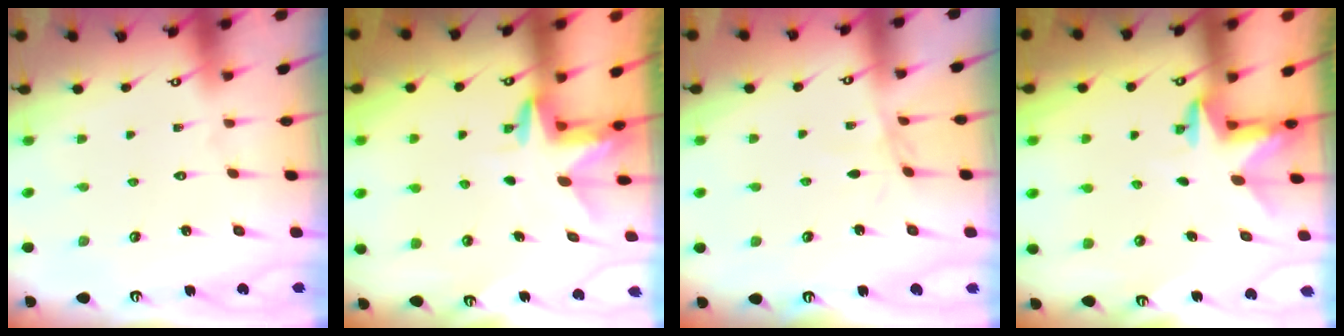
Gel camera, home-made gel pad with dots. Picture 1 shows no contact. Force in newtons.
{"total": 2.7, "press": 2.7, "slide": 0.1}
{"total": 2.2, "press": 2.2, "slide": 0.4}
{"total": 2.4, "press": 2.3, "slide": 0.4}